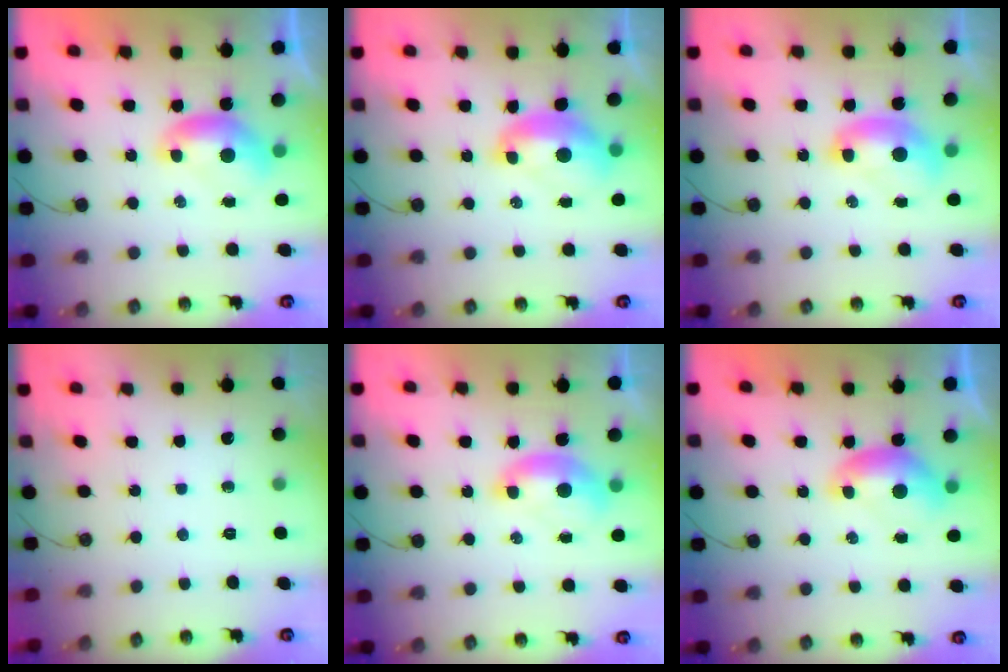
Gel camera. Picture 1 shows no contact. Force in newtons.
{"total": 2.7, "press": 2.6, "slide": 0.8}
{"total": 2.0, "press": 2.0, "slide": 0.0}
{"total": 0.0}
{"total": 1.7, "press": 1.6, "slide": 0.6}
{"total": 0.6, "press": 0.5, "slide": 0.3}